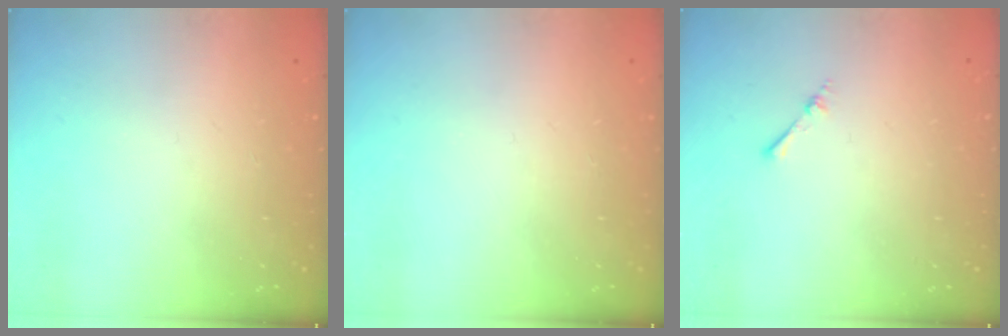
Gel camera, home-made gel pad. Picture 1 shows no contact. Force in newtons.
{"total": 0.0}
{"total": 1.7, "press": 1.7, "slide": 0.3}